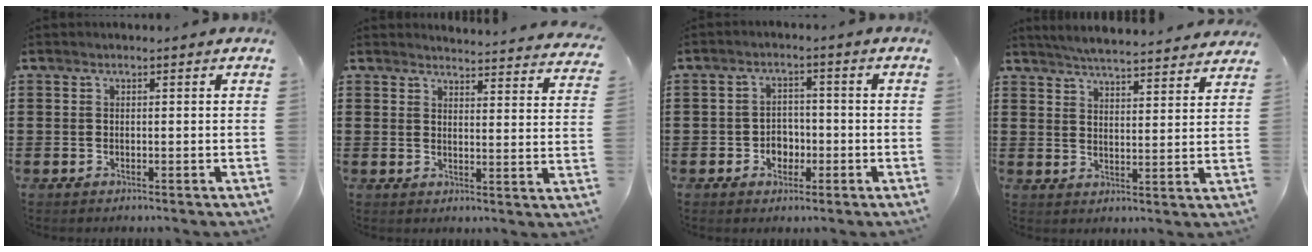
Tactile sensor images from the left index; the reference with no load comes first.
{"total": 3.5, "force": [3.5, -0.3, 0.3], "torque": [-0.013, -0.028, 0.059]}
{"total": 3.2, "force": [-1.3, 2.6, 1.4], "torque": [-0.034, 0.004, -0.029]}
{"total": 4.9, "force": [4.8, -0.5, 0.9], "torque": [-0.036, -0.029, 0.084]}